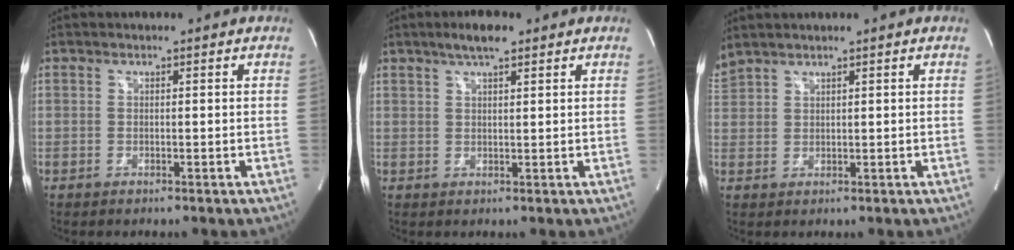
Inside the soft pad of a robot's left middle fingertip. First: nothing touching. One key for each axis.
{"total": 4.2, "fx": 2.9, "fy": 0.8, "fz": 2.9, "tx": -0.056, "ty": 0.010, "tz": 0.049}
{"total": 3.2, "fx": 3.1, "fy": 0.2, "fz": 1.0, "tx": -0.035, "ty": 0.027, "tz": 0.069}